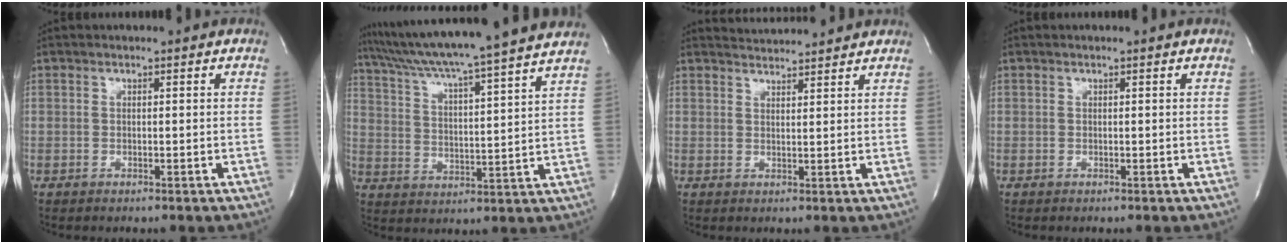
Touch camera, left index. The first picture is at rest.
{"total": 20.9, "force": [18.6, -2.1, 9.4], "torque": [-0.163, -0.021, 0.264]}
{"total": 5.0, "force": [5.0, 0.0, 0.5], "torque": [-0.019, 0.021, 0.071]}
{"total": 0.0}